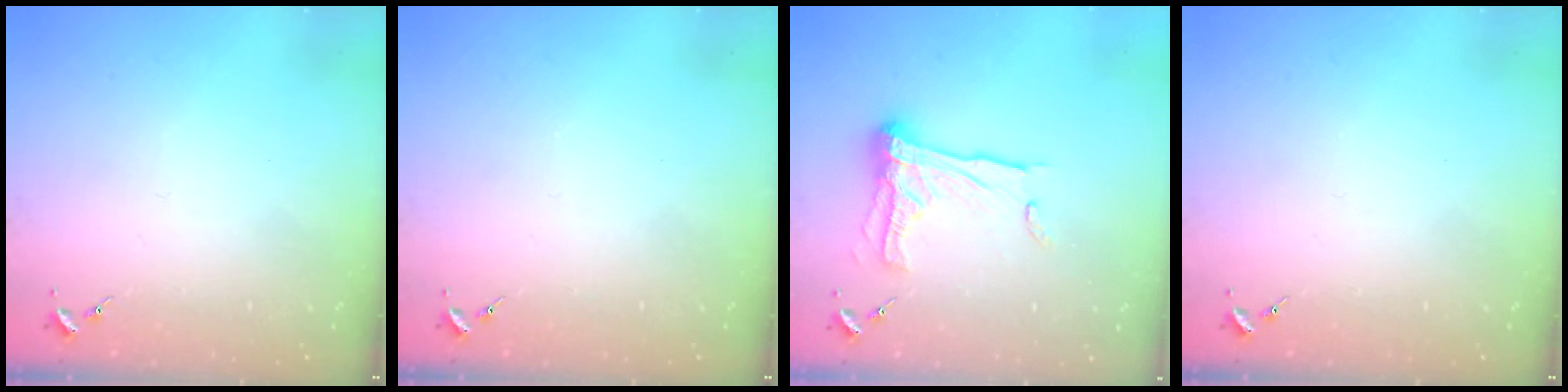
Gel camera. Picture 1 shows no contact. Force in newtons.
{"total": 0.0}
{"total": 14.7, "press": 14.6, "slide": 1.3}
{"total": 0.0}